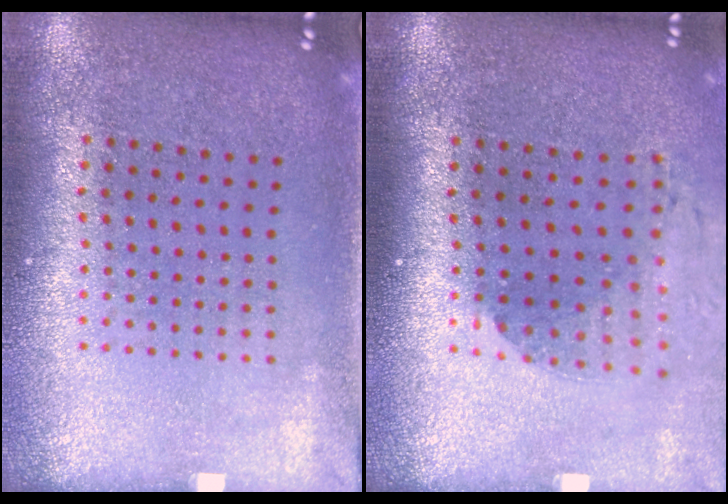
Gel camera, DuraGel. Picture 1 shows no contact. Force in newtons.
{"total": 1.5, "press": 1.4, "slide": 0.6}